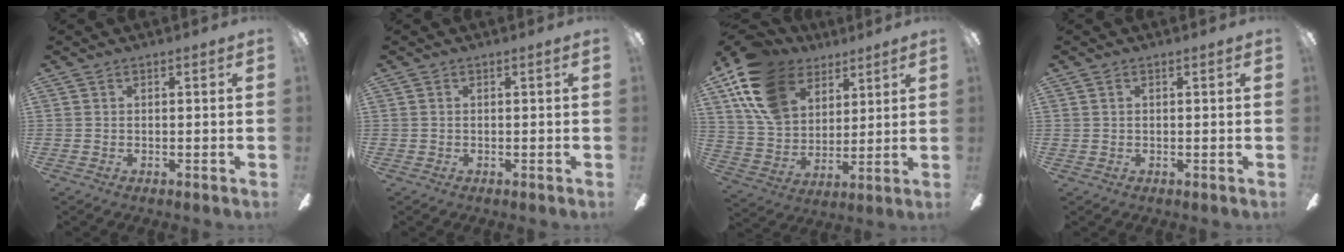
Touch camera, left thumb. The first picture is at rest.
{"total": 0.0}
{"total": 17.2, "force": [9.9, 11.4, 8.4], "torque": [-0.191, -0.032, 0.192]}
{"total": 0.6, "force": [0.2, 0.4, 0.4], "torque": [-0.009, 0.005, 0.003]}